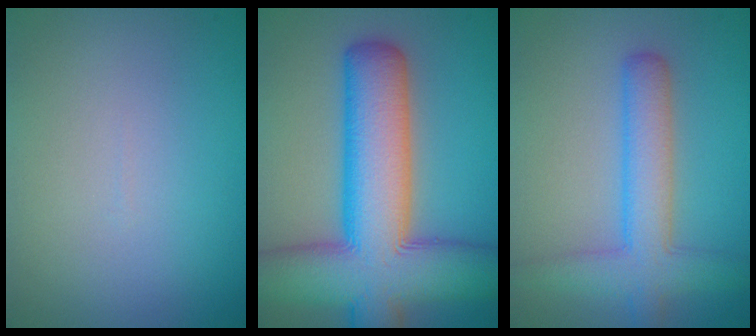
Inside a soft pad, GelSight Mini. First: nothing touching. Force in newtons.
{"total": 13.3, "press": 13.3, "slide": 0.5}
{"total": 4.9, "press": 4.9, "slide": 0.3}